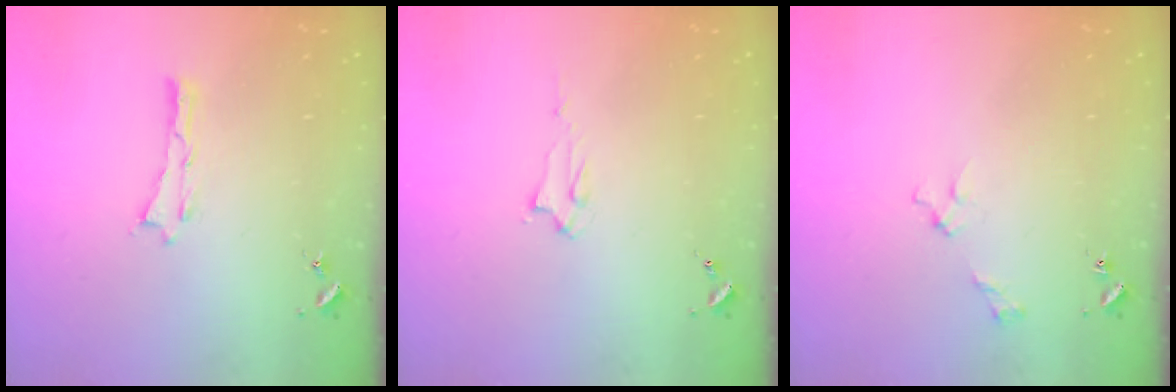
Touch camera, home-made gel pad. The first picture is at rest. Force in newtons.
{"total": 2.0, "press": 2.0, "slide": 0.2}
{"total": 2.7, "press": 2.6, "slide": 0.3}